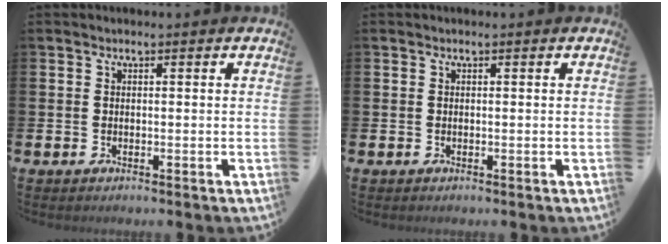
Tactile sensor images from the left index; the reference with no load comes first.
{"total": 0.0}